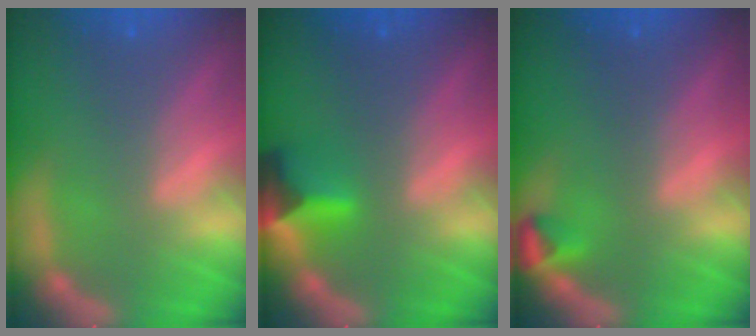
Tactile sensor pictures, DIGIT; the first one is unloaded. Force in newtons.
{"total": 3.9}
{"total": 1.5}